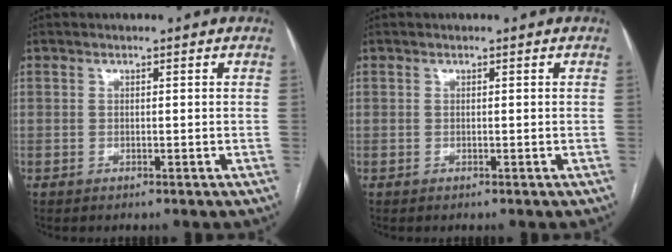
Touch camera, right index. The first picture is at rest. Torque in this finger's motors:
{"motor_torque": [0.01, 0.01, 0.00, 0.00]}